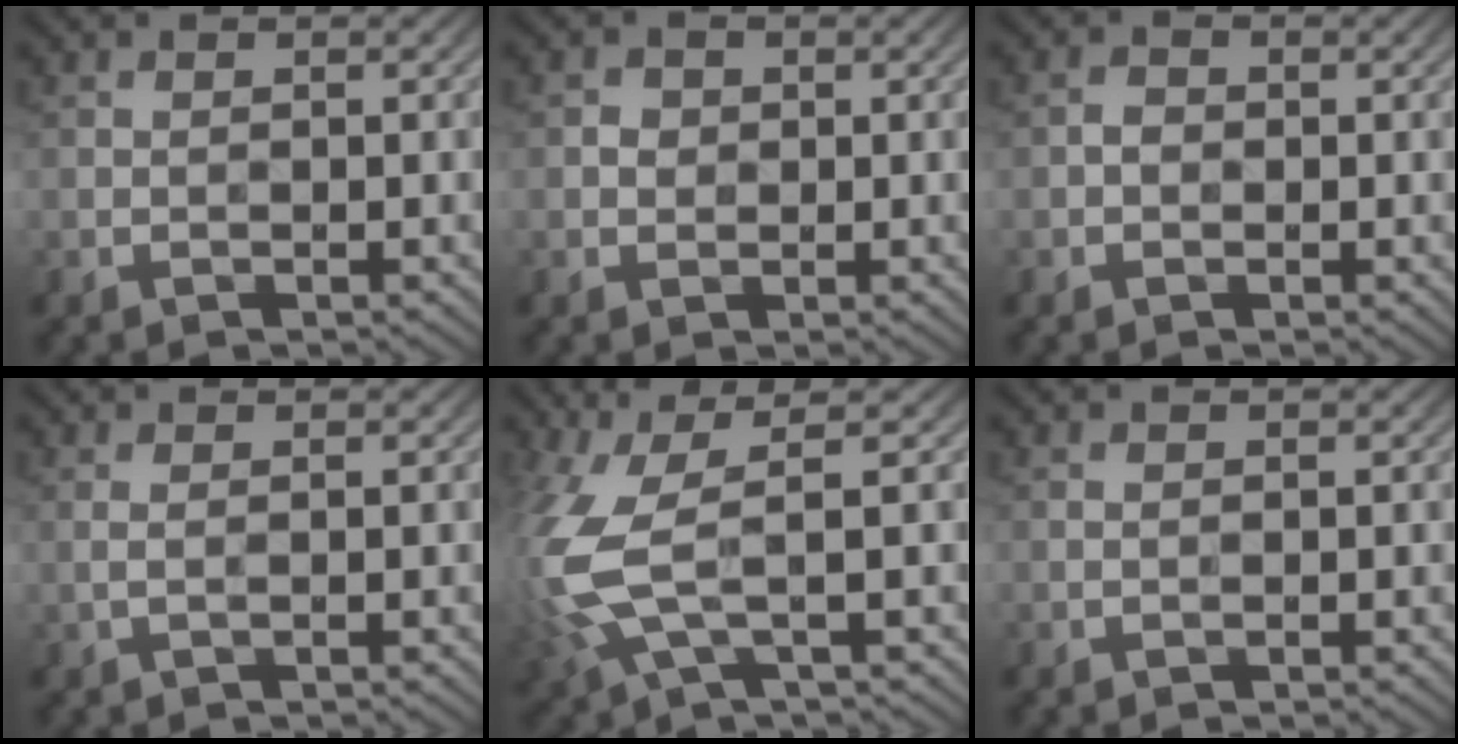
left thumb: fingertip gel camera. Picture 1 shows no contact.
{"total": 1.4, "force": [0.1, 1.3, 0.5], "torque": [-0.007, -0.001, -0.003]}
{"total": 1.4, "force": [-0.3, 1.1, 0.7], "torque": [-0.015, -0.001, -0.010]}
{"total": 1.0, "force": [0.2, 0.1, 0.9], "torque": [-0.025, 0.002, 0.002]}
{"total": 9.1, "force": [0.1, 2.9, 8.6], "torque": [-0.221, -0.007, -0.003]}
{"total": 0.0}